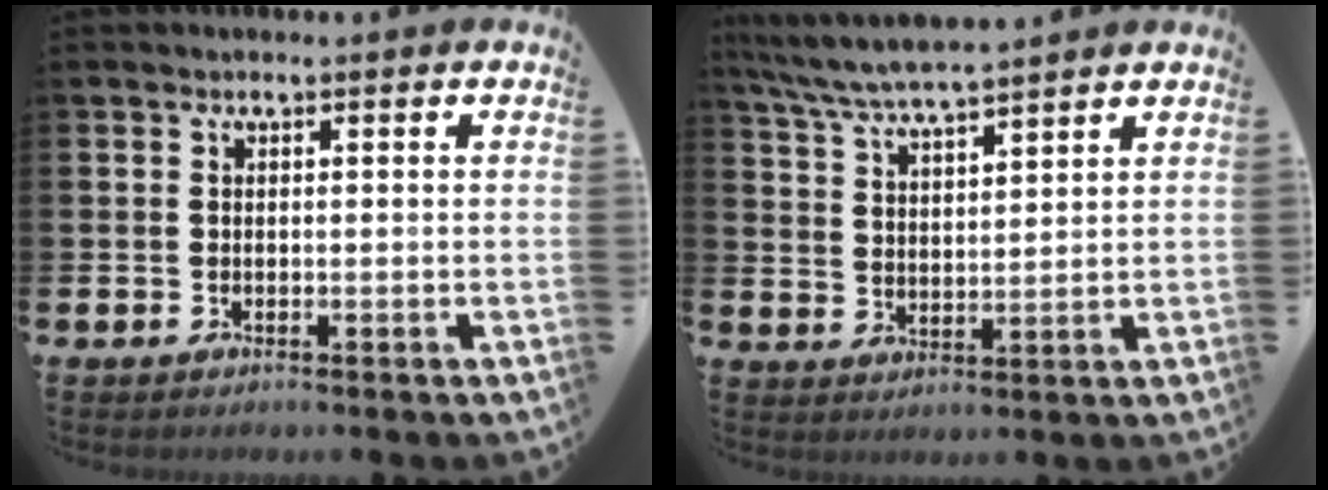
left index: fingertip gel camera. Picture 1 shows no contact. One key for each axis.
{"total": 6.1, "fx": 5.9, "fy": 0.1, "fz": 1.6, "tx": -0.055, "ty": -0.029, "tz": 0.107}